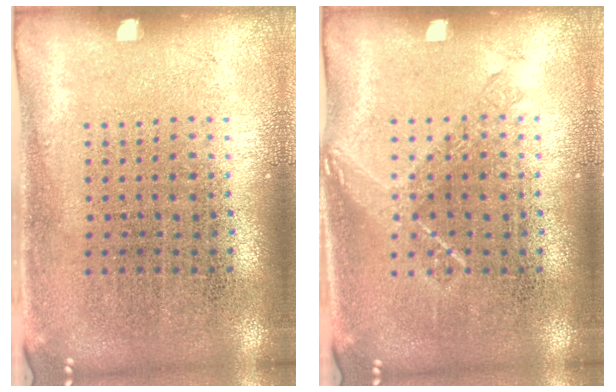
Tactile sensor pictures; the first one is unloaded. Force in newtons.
{"total": 1.0, "press": 0.9, "slide": 0.3}